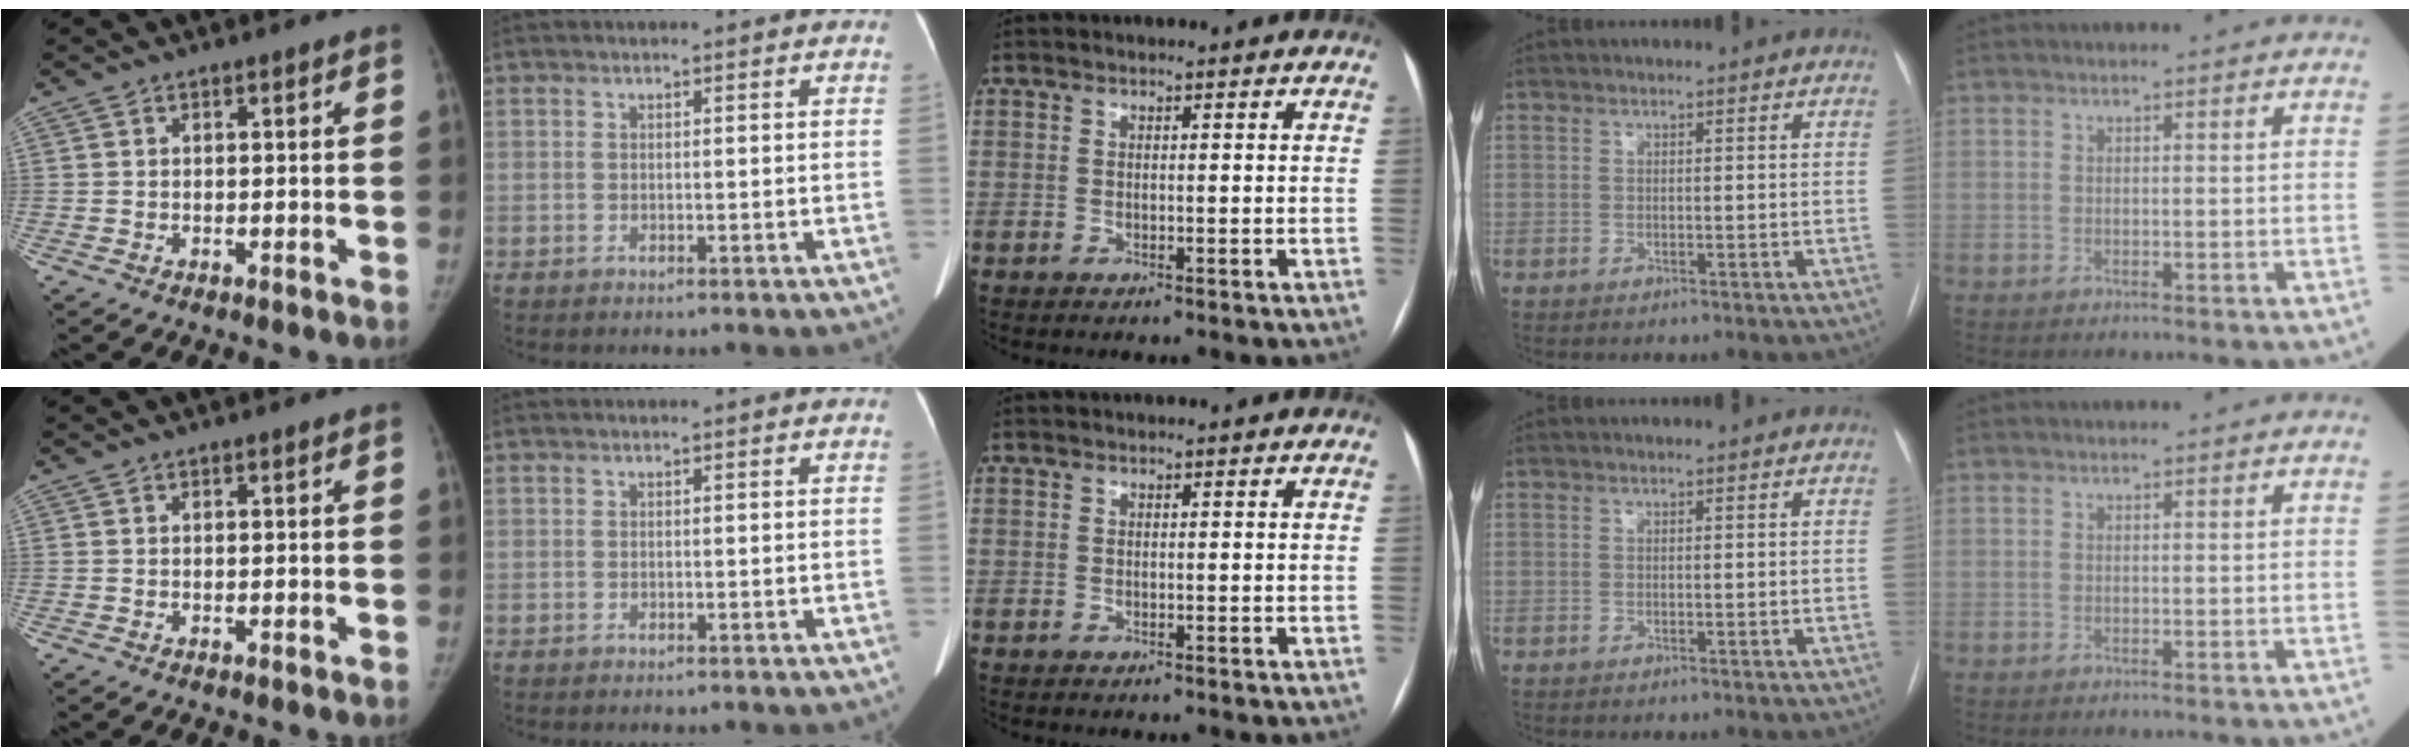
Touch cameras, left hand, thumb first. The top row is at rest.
{}